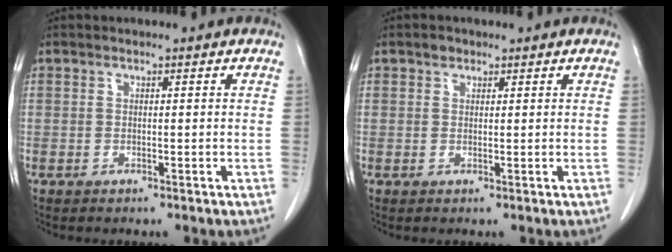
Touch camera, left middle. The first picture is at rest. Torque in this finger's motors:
{"motor_torque": [0.24, -0.20, -0.02, -0.01]}